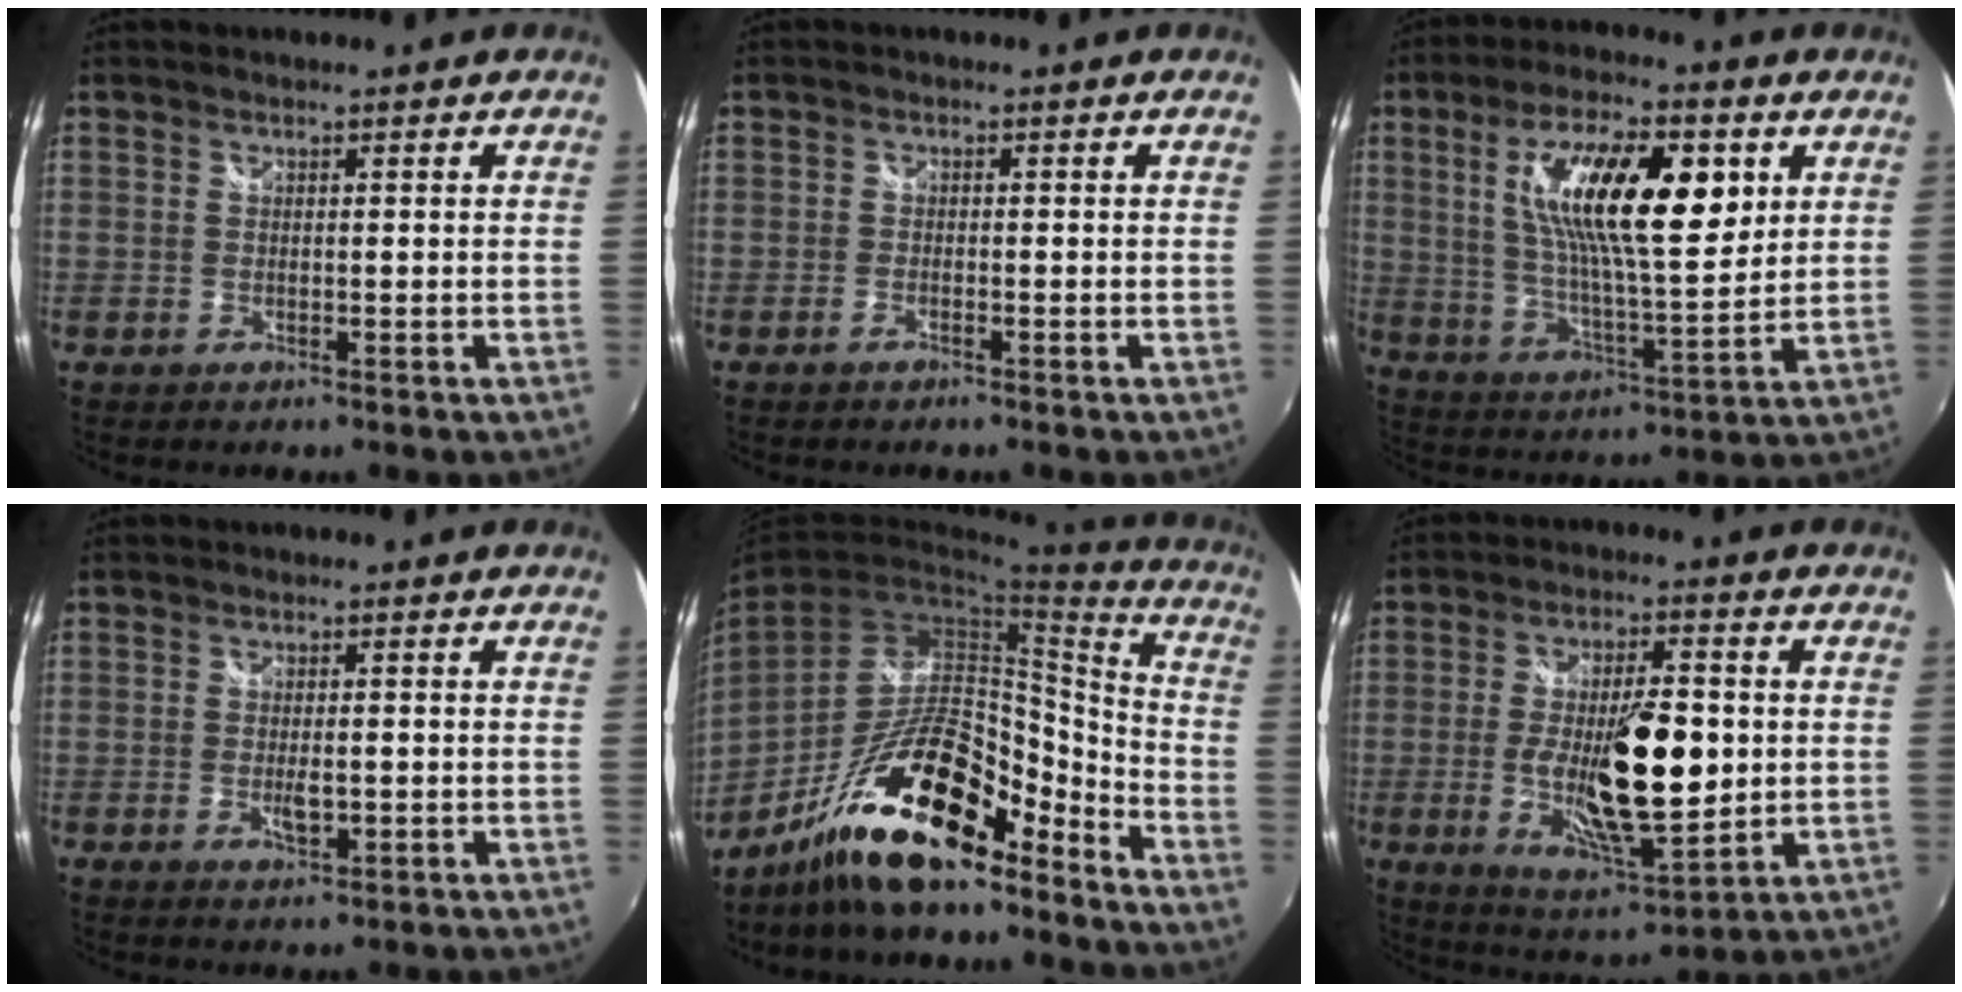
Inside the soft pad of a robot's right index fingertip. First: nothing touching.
{"total": 1.2, "force": [-1.0, 0.3, 0.5], "torque": [-0.016, -0.001, -0.024]}
{"total": 18.4, "force": [5.8, 5.7, 16.6], "torque": [-0.292, 0.007, 0.101]}
{"total": 3.2, "force": [-0.7, 1.4, 2.8], "torque": [-0.048, -0.006, -0.010]}
{"total": 19.1, "force": [-14.1, 5.5, 11.6], "torque": [-0.204, 0.015, -0.242]}
{"total": 17.4, "force": [-1.3, 6.0, 16.3], "torque": [-0.282, -0.016, -0.012]}